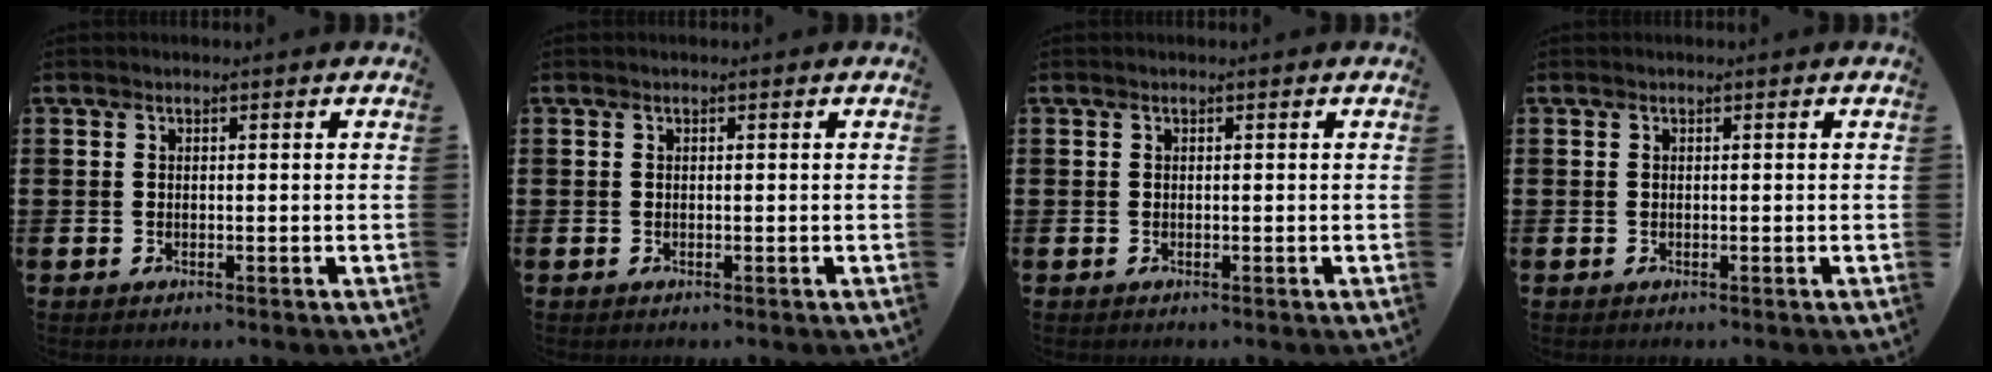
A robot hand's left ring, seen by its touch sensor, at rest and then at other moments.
{"total": 0.0}
{"total": 0.0}
{"total": 0.0}